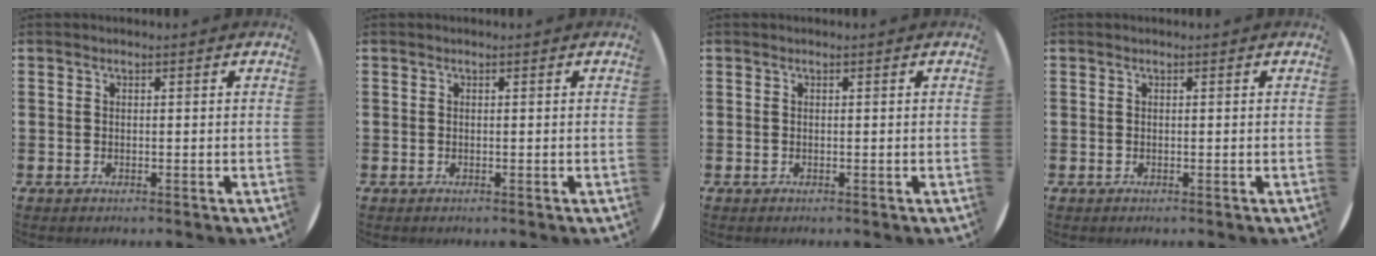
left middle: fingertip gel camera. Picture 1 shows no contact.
{"total": 0.0}
{"total": 0.0}
{"total": 0.0}